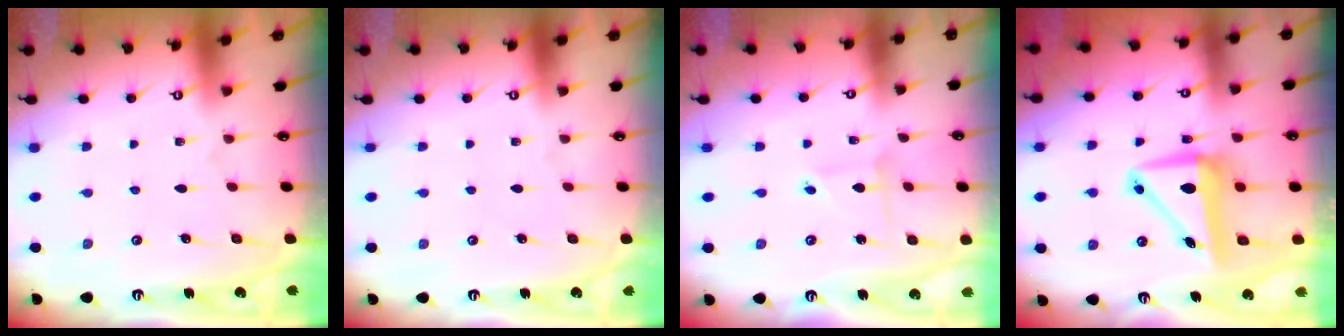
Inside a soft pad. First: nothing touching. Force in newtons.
{"total": 0.0}
{"total": 2.2, "press": 2.2, "slide": 0.1}
{"total": 8.9, "press": 8.7, "slide": 1.6}